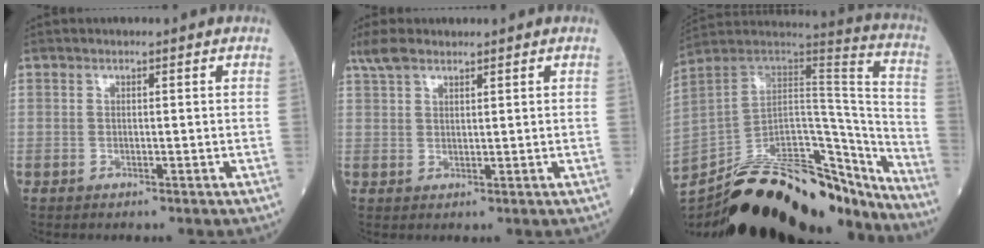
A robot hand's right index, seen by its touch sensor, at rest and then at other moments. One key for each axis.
{"total": 3.8, "fx": 3.0, "fy": 1.3, "fz": 1.9, "tx": -0.048, "ty": 0.014, "tz": 0.064}
{"total": 34.5, "fx": -27.5, "fy": 10.5, "fz": 18.0, "tx": -0.328, "ty": -0.021, "tz": -0.416}